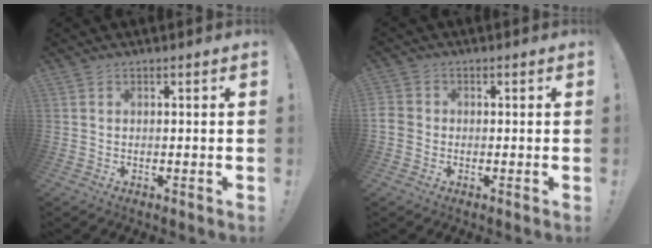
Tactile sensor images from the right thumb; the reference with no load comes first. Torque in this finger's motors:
{"motor_torque": [0.32, 0.39, 0.03, -0.04, 0.00]}